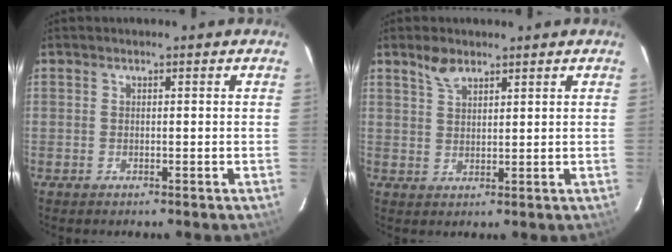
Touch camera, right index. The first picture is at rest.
{"total": 3.6, "force": [2.7, 1.6, 1.8], "torque": [-0.032, 0.006, 0.051]}